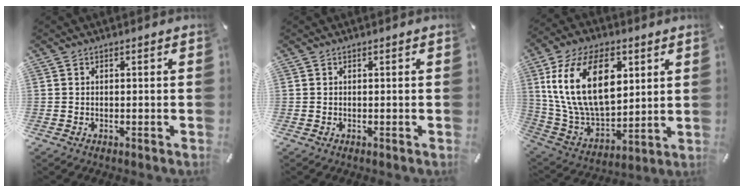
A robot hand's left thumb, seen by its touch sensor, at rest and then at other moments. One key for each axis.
{"total": 0.0}
{"total": 22.6, "fx": 6.9, "fy": 13.8, "fz": 16.5, "tx": -0.347, "ty": -0.014, "tz": 0.113}